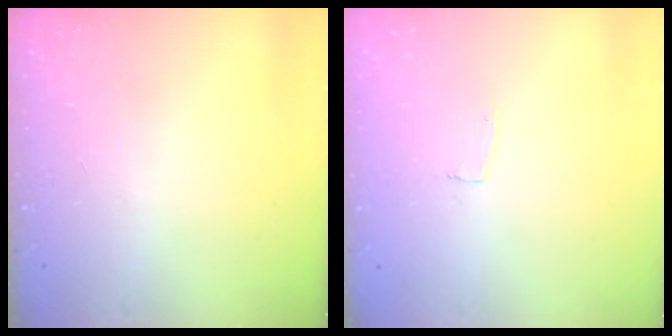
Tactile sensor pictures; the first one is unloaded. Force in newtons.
{"total": 3.0, "press": 3.0, "slide": 0.2}